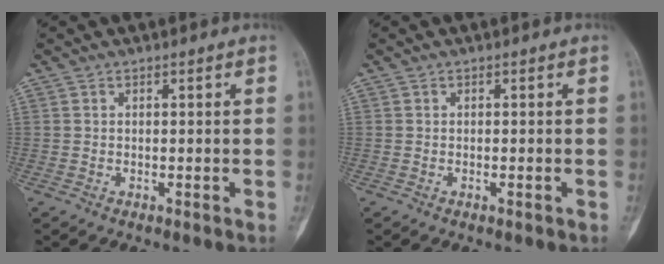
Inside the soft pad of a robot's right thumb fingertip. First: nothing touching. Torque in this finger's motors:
{"motor_torque": [-0.22, -0.09, -0.24, 0.09, -0.03]}